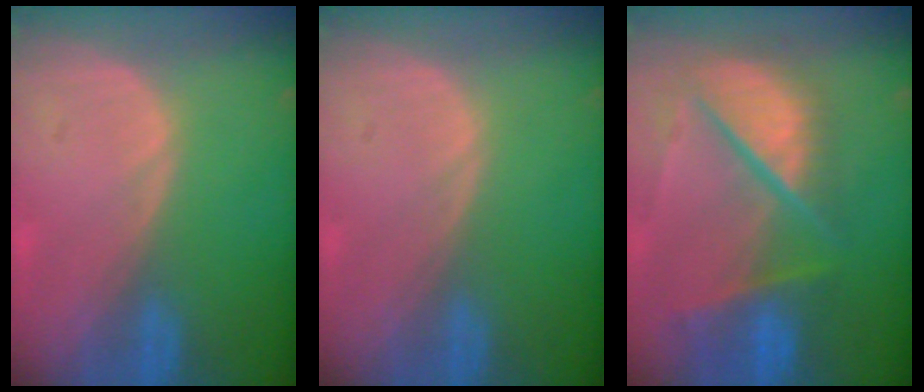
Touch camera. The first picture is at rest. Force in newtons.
{"total": 0.0}
{"total": 10.9, "press": 9.0, "slide": 6.2}